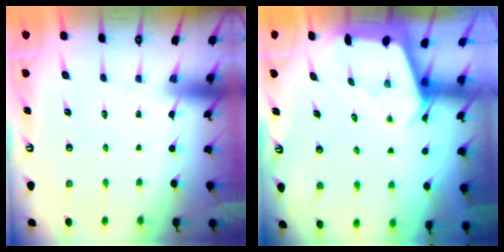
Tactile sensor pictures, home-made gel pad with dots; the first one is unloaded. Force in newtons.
{"total": 2.5, "press": 2.5, "slide": 0.3}